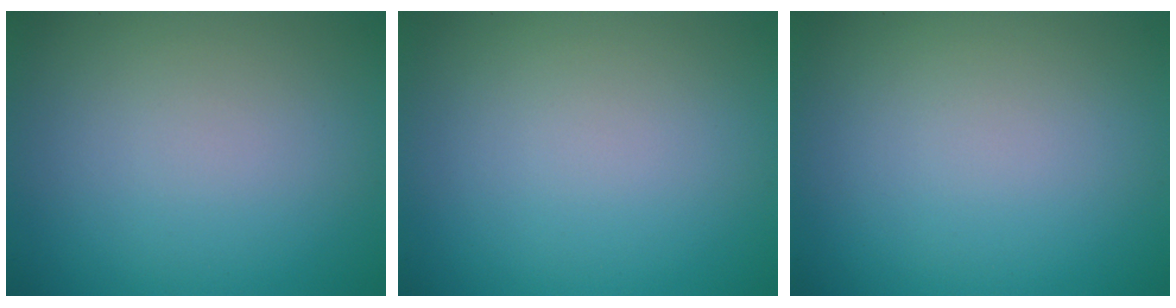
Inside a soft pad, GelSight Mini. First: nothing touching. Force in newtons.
{"total": 0.0}
{"total": 0.0}